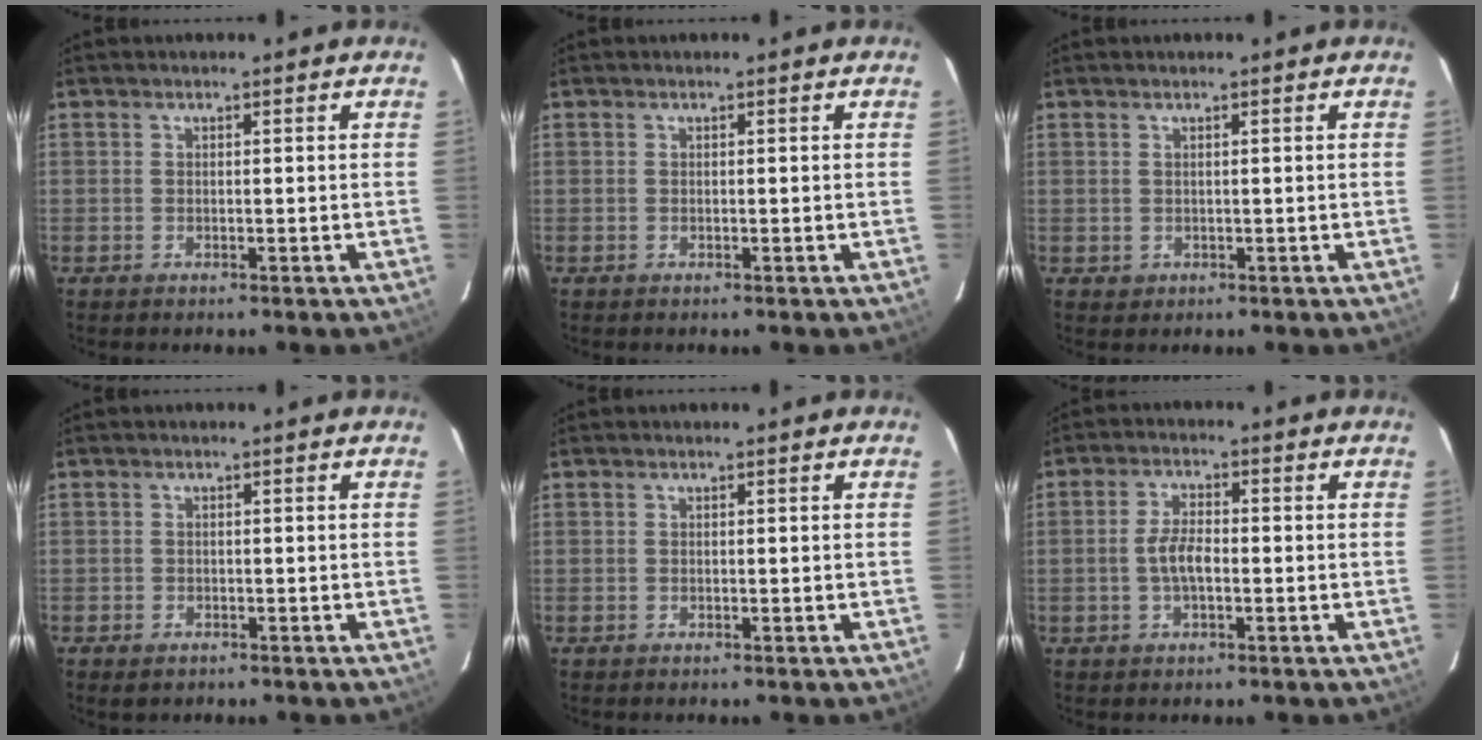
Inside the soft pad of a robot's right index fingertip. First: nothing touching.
{"total": 0.0}
{"total": 0.6, "force": [0.3, 0.3, 0.3], "torque": [-0.006, 0.000, 0.007]}
{"total": 1.7, "force": [-1.1, 1.2, 0.5], "torque": [-0.010, -0.001, -0.015]}
{"total": 0.0}
{"total": 4.3, "force": [-1.0, 1.6, 3.8], "torque": [-0.080, 0.006, -0.017]}